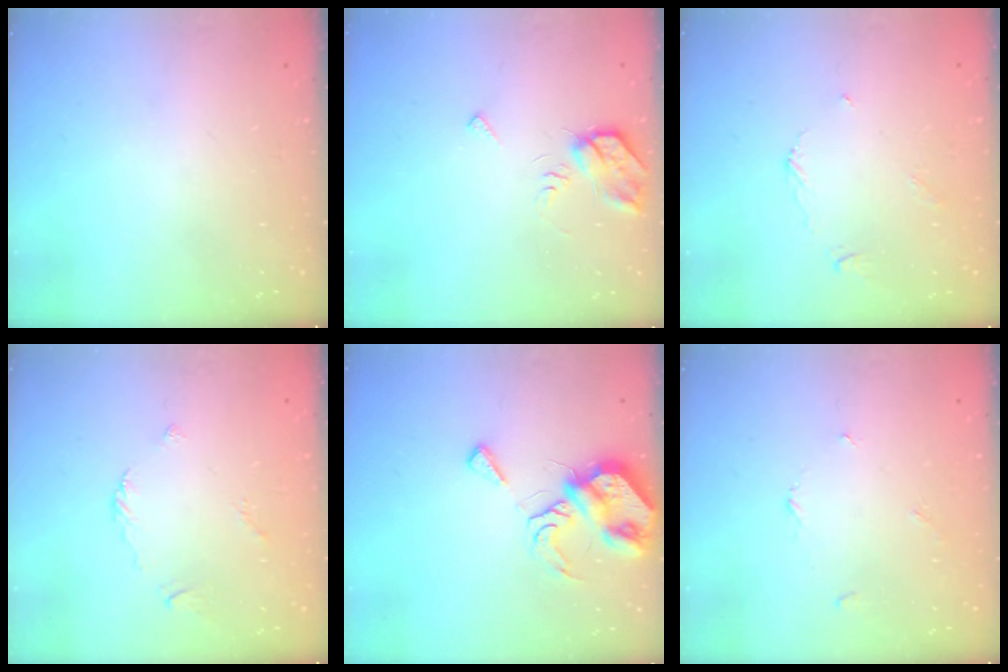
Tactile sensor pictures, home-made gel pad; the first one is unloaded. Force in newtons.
{"total": 6.6, "press": 6.6, "slide": 0.6}
{"total": 3.8, "press": 3.8, "slide": 0.2}
{"total": 2.6, "press": 2.6, "slide": 0.6}
{"total": 9.0, "press": 8.9, "slide": 1.3}
{"total": 2.8, "press": 2.8, "slide": 0.3}